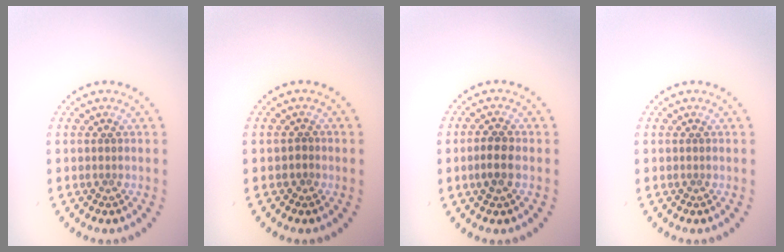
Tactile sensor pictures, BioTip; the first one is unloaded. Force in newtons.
{"total": 0.6, "press": 0.4, "slide": 0.5}
{"total": 1.8, "press": 1.7, "slide": 0.5}
{"total": 0.0}